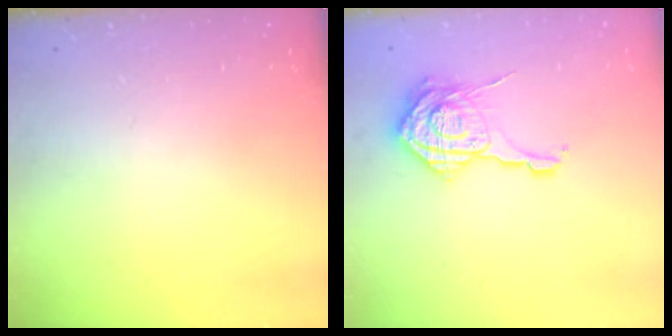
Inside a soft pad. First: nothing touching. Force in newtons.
{"total": 15.0, "press": 15.0, "slide": 0.6}